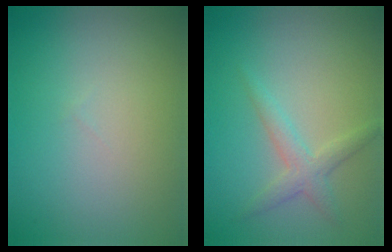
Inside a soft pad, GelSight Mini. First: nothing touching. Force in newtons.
{"total": 2.3, "press": 2.2, "slide": 0.1}